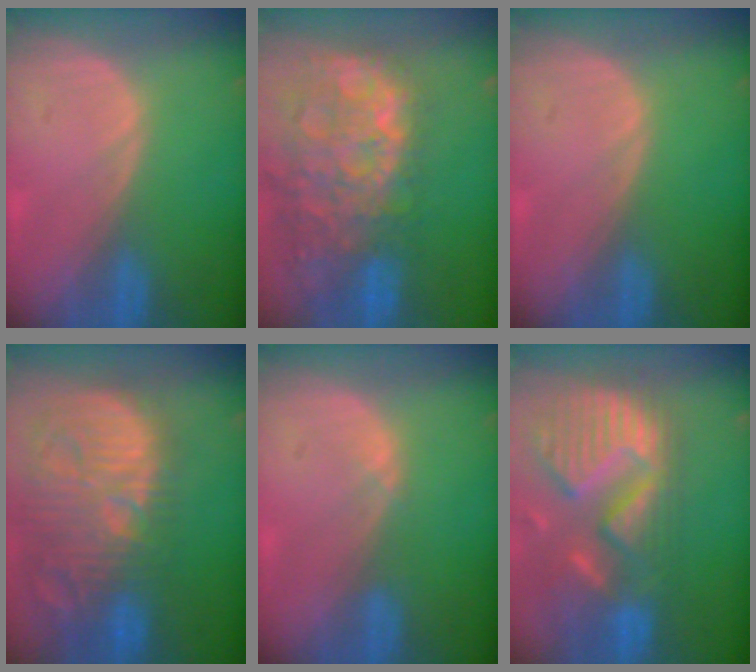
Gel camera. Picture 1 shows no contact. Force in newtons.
{"total": 15.0, "press": 12.2, "slide": 8.7}
{"total": 0.0}
{"total": 15.2, "press": 13.2, "slide": 7.4}
{"total": 0.7, "press": 0.6, "slide": 0.4}
{"total": 14.0, "press": 11.6, "slide": 7.7}